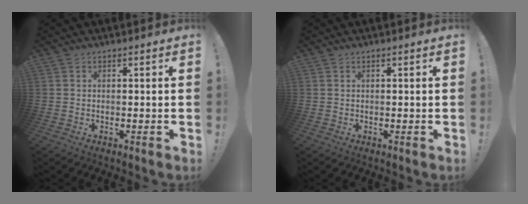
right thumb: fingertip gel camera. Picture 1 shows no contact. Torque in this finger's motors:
{"motor_torque": [0.14, 0.05, -0.63, 0.14, 0.07]}